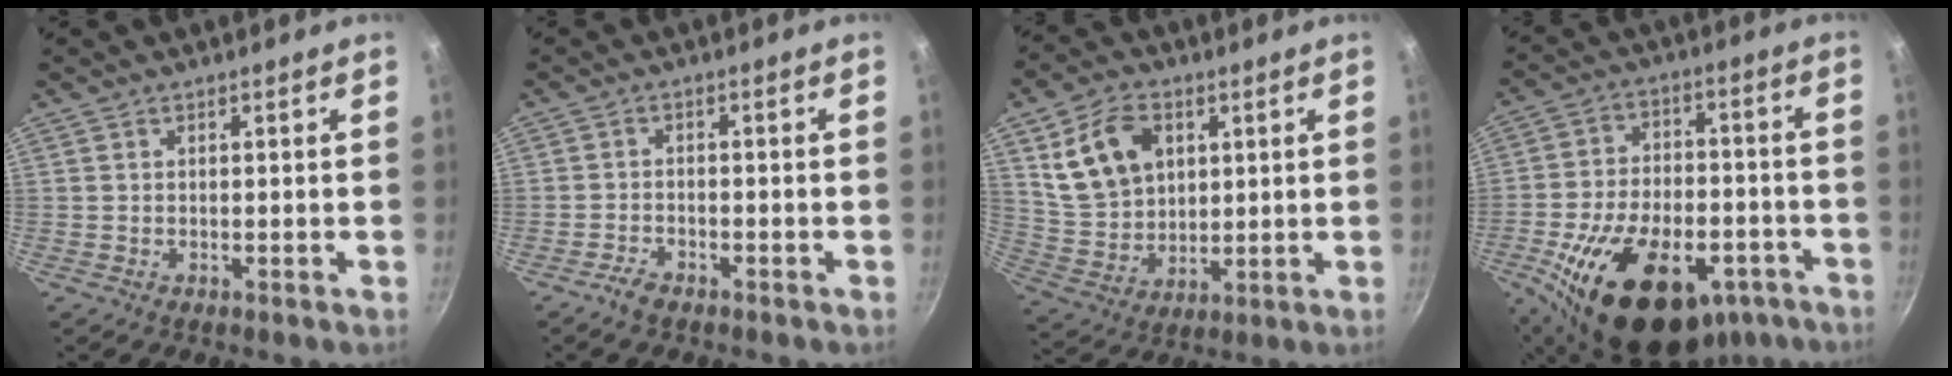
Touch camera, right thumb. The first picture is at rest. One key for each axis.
{"total": 2.8, "fx": -2.3, "fy": 1.0, "fz": 1.3, "tx": -0.032, "ty": 0.020, "tz": -0.045}
{"total": 14.1, "fx": 4.7, "fy": 10.0, "fz": 8.7, "tx": -0.141, "ty": -0.012, "tz": 0.099}
{"total": 27.2, "fx": -12.3, "fy": 16.0, "fz": 18.2, "tx": -0.273, "ty": 0.046, "tz": -0.176}